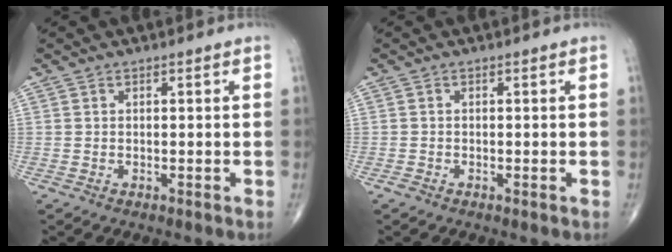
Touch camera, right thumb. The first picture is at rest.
{"total": 0.8, "force": [-0.5, 0.3, 0.6], "torque": [-0.013, -0.002, -0.011]}